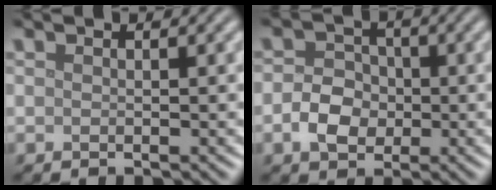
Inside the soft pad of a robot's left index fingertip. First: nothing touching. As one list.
[{"total": 3.5, "force": [-0.9, 2.8, 1.9], "torque": [-0.035, 0.003, -0.018]}]